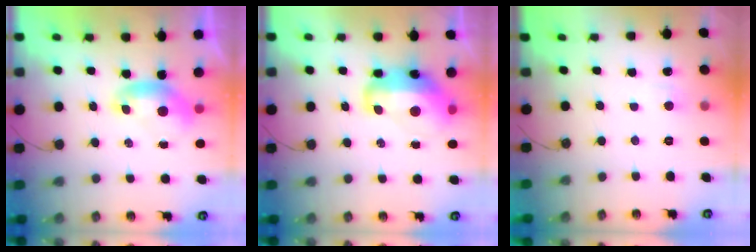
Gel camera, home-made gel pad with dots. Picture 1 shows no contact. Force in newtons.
{"total": 8.4, "press": 8.3, "slide": 1.4}
{"total": 2.7, "press": 2.7, "slide": 0.3}